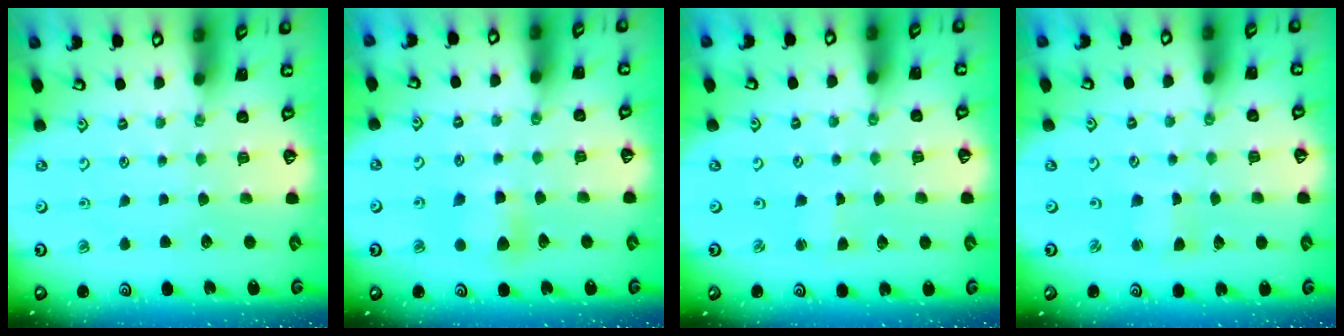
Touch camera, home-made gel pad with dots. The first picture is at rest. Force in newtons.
{"total": 7.1, "press": 7.0, "slide": 0.9}
{"total": 1.6, "press": 1.6, "slide": 0.3}
{"total": 2.2, "press": 2.2, "slide": 0.2}